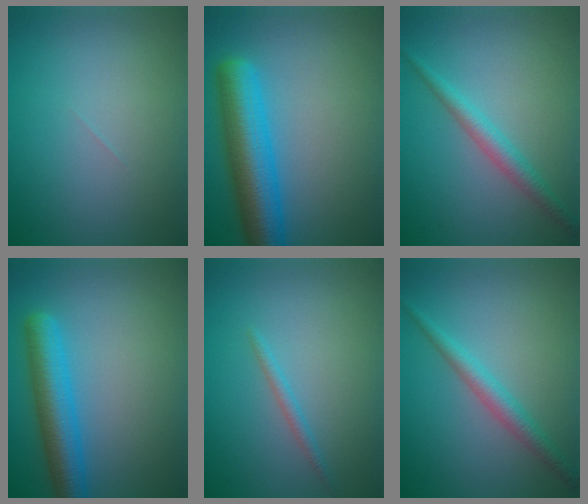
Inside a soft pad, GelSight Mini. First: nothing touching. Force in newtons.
{"total": 7.5, "press": 7.5, "slide": 0.3}
{"total": 2.4, "press": 2.3, "slide": 0.2}
{"total": 5.3, "press": 5.3, "slide": 0.3}
{"total": 1.0, "press": 1.0, "slide": 0.1}
{"total": 2.4, "press": 2.3, "slide": 0.2}